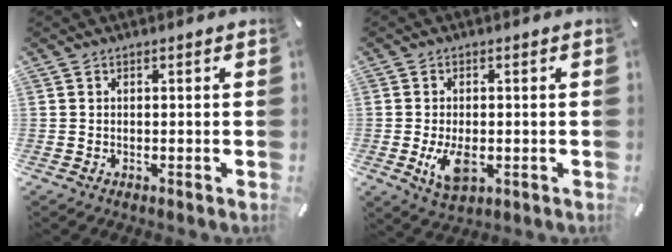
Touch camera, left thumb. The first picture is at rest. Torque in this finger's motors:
{"motor_torque": [0.06, 0.20, 0.38, 0.36, 0.03]}